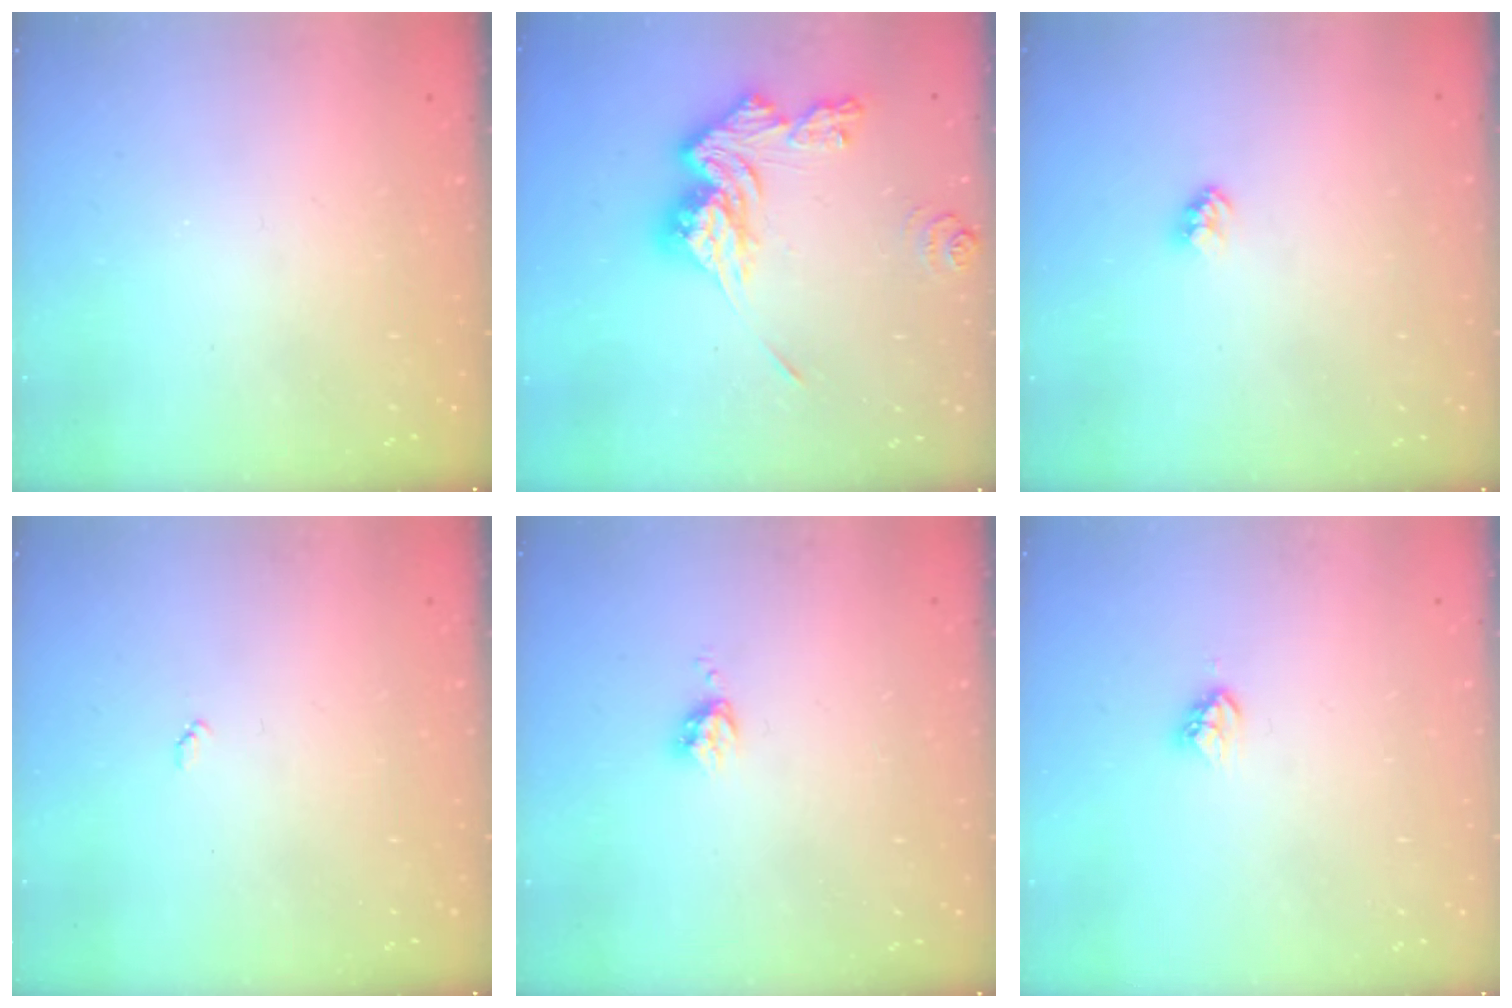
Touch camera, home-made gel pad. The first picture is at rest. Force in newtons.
{"total": 15.3, "press": 15.2, "slide": 1.4}
{"total": 2.3, "press": 2.3, "slide": 0.1}
{"total": 3.1, "press": 3.1, "slide": 0.4}
{"total": 4.2, "press": 4.1, "slide": 0.4}
{"total": 4.6, "press": 4.6, "slide": 0.3}